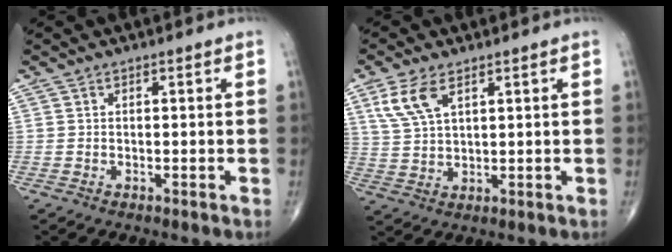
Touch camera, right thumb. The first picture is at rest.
{"total": 6.8, "force": [3.4, 3.1, 5.0], "torque": [-0.107, -0.005, 0.076]}